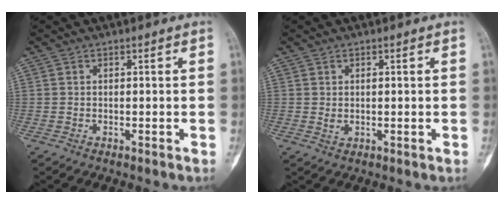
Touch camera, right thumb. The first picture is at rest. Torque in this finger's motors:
{"motor_torque": [-0.18, 0.67, 0.20, -0.01, 0.16]}